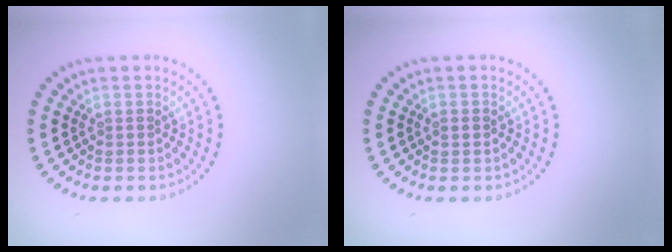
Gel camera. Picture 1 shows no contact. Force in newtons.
{"total": 0.9, "press": 0.9, "slide": 0.1}